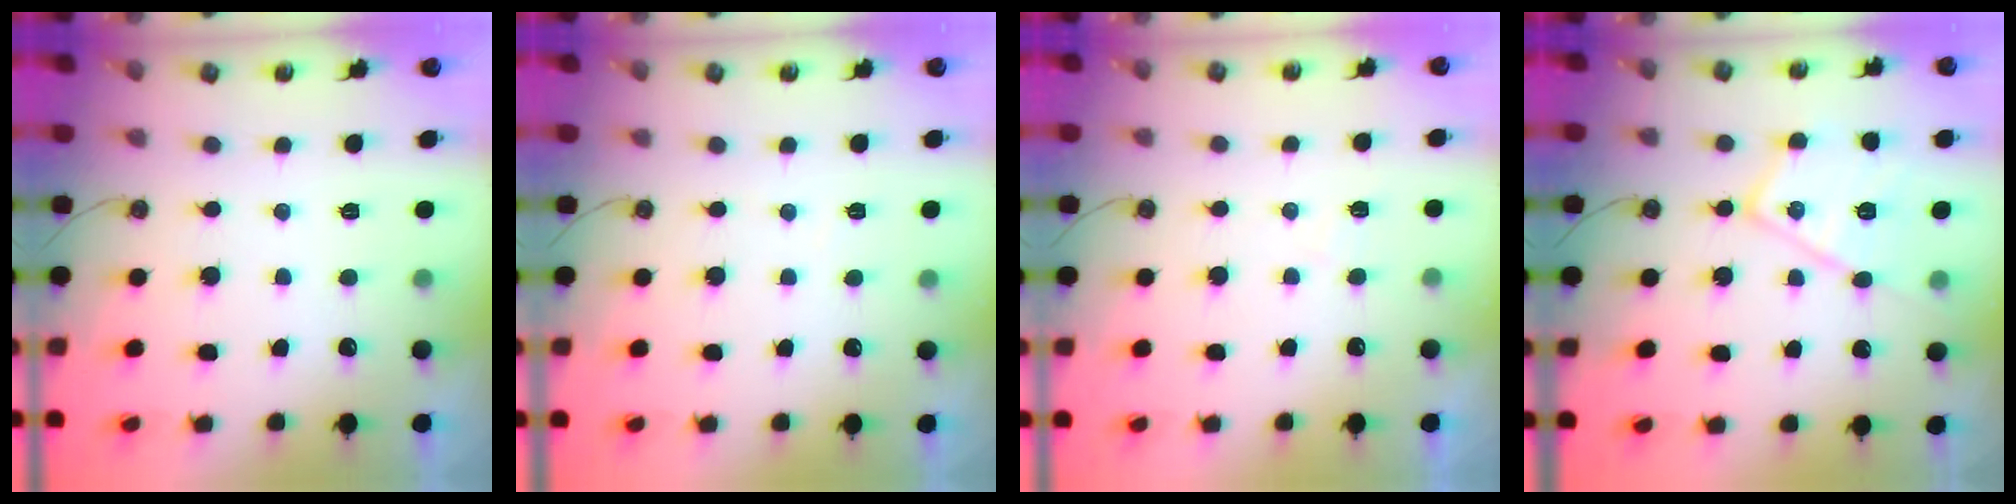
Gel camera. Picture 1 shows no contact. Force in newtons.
{"total": 3.1, "press": 3.0, "slide": 0.5}
{"total": 4.8, "press": 4.8, "slide": 0.7}
{"total": 14.8, "press": 14.8, "slide": 0.7}